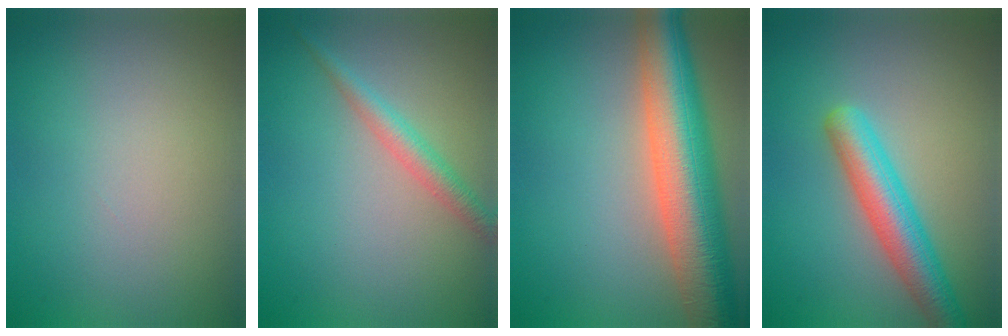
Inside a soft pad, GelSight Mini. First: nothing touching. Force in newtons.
{"total": 2.3, "press": 2.3, "slide": 0.1}
{"total": 10.2, "press": 10.2, "slide": 0.5}
{"total": 4.9, "press": 4.9, "slide": 0.2}